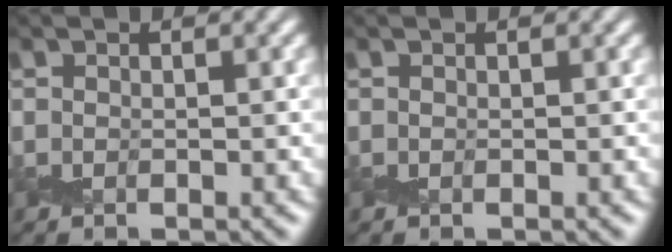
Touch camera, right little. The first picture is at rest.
{"total": 0.0}